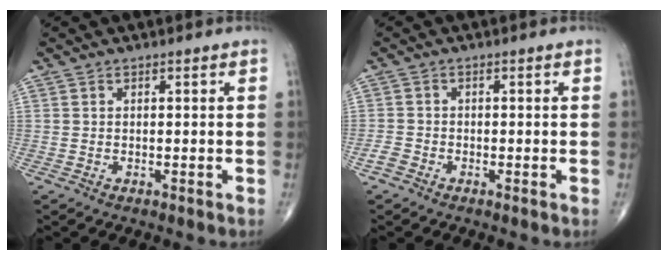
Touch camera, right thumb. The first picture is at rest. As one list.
[{"total": 1.7, "force": [-1.2, 1.0, 0.7], "torque": [-0.009, 0.001, -0.029]}]